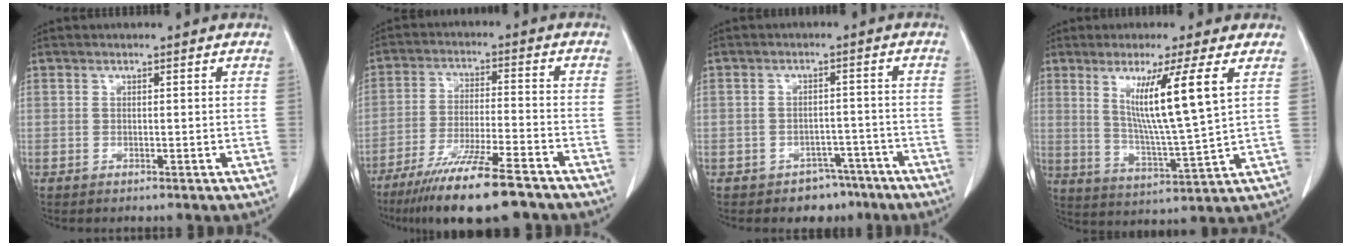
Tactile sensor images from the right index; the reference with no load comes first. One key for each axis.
{"total": 14.6, "fx": -10.9, "fy": 1.1, "fz": 9.7, "tx": -0.175, "ty": -0.040, "tz": -0.182}
{"total": 4.9, "fx": -3.4, "fy": 3.5, "fz": 0.5, "tx": 0.006, "ty": 0.020, "tz": -0.041}
{"total": 11.2, "fx": 4.2, "fy": -1.3, "fz": 10.3, "tx": -0.179, "ty": -0.022, "tz": 0.078}